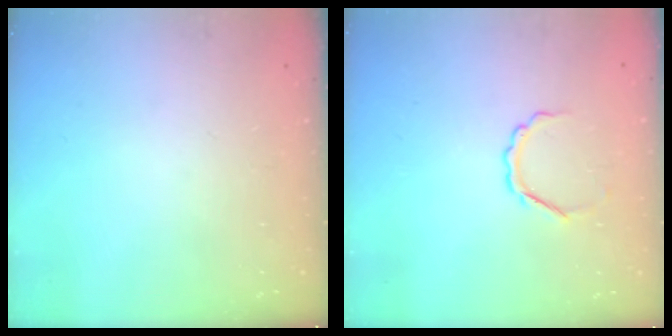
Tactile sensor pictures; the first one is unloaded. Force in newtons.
{"total": 3.3, "press": 3.3, "slide": 0.6}